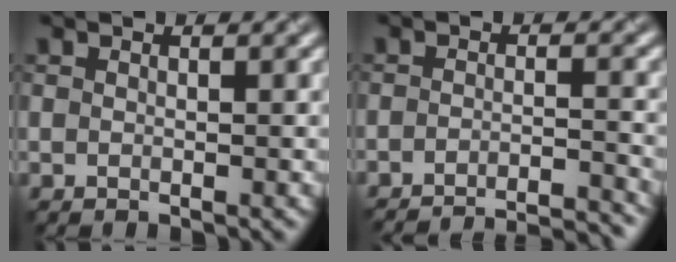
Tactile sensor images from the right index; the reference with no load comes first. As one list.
[{"total": 10.5, "force": [-9.9, 2.1, 2.8], "torque": [-0.011, 0.012, -0.115]}]